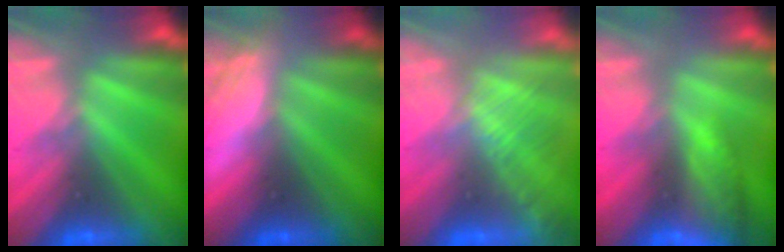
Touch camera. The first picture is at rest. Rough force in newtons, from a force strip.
{"total": 2.9}
{"total": 2.9}
{"total": 7.4}